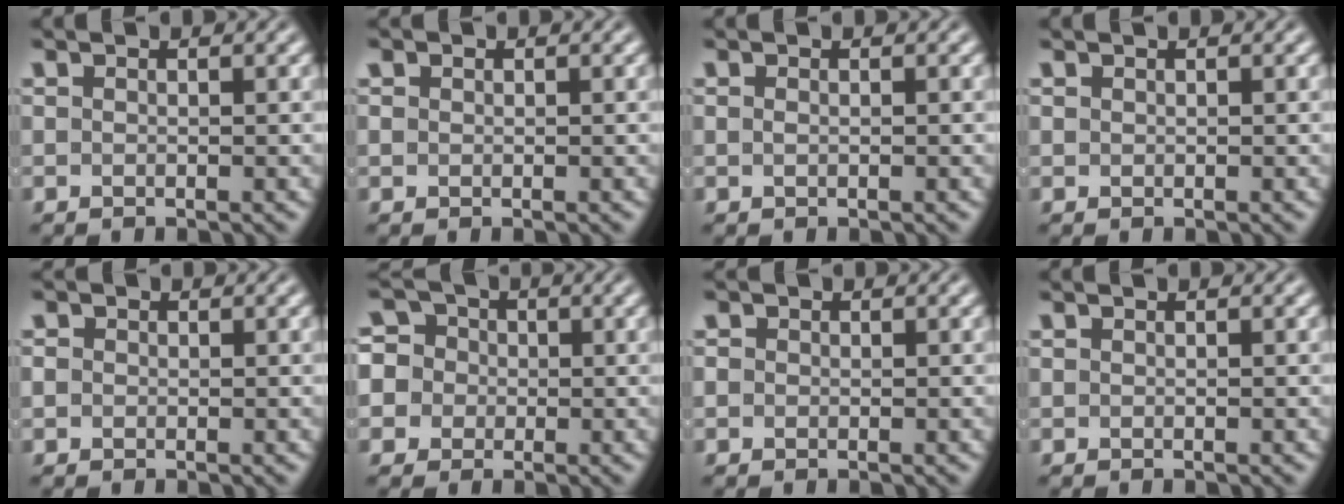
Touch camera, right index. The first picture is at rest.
{"total": 0.6, "force": [0.4, 0.3, 0.3], "torque": [-0.004, -0.003, 0.013]}
{"total": 0.6, "force": [0.0, -0.6, 0.1], "torque": [-0.003, -0.009, 0.007]}
{"total": 0.7, "force": [0.4, -0.5, -0.1], "torque": [0.007, -0.003, 0.014]}
{"total": 1.1, "force": [0.0, 1.0, 0.5], "torque": [-0.014, -0.007, 0.002]}
{"total": 10.2, "force": [-0.2, 9.4, 3.8], "torque": [-0.109, -0.025, -0.013]}
{"total": 1.3, "force": [0.0, 1.3, 0.4], "torque": [-0.014, -0.006, 0.001]}
{"total": 0.0}